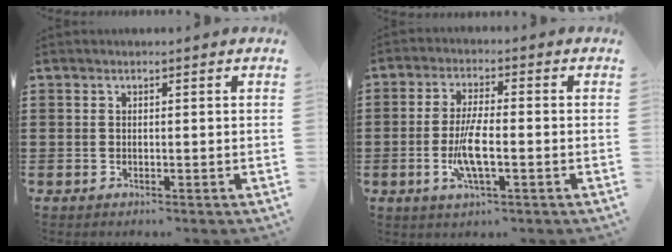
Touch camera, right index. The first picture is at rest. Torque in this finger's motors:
{"motor_torque": [1.83, 0.30, 0.33, 0.18]}